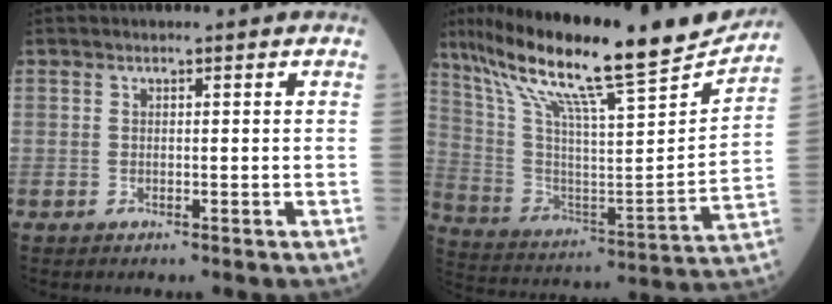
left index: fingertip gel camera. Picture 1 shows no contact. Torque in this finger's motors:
{"motor_torque": [0.88, -0.91, 0.38, 0.21]}